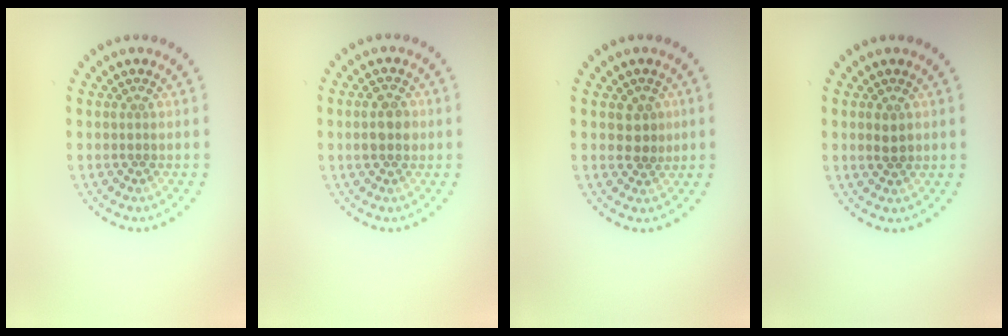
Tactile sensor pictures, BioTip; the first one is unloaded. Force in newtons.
{"total": 2.7, "press": 2.7, "slide": 0.1}
{"total": 2.0, "press": 1.9, "slide": 0.6}
{"total": 1.5, "press": 1.5, "slide": 0.1}